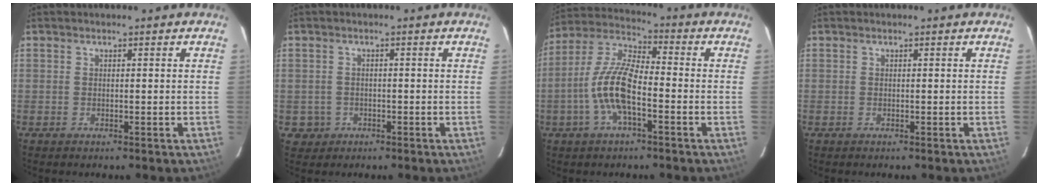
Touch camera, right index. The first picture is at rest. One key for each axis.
{"total": 3.1, "fx": -0.9, "fy": 3.0, "fz": 0.3, "tx": -0.012, "ty": 0.009, "tz": -0.008}
{"total": 11.8, "fx": -3.6, "fy": 4.1, "fz": 10.5, "tx": -0.225, "ty": 0.007, "tz": -0.072}
{"total": 0.0}